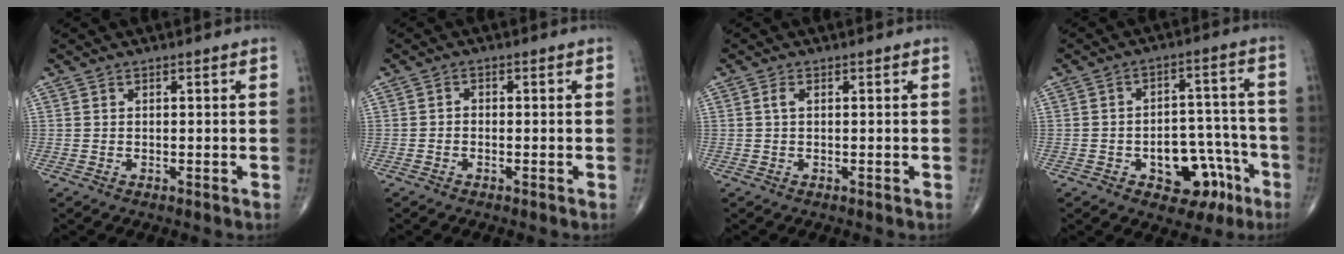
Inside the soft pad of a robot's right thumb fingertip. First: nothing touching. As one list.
[{"total": 1.0, "force": [-0.4, 0.7, 0.5], "torque": [-0.001, 0.004, -0.010]}, {"total": 1.2, "force": [0.2, 0.5, 1.1], "torque": [-0.026, 0.007, 0.004]}, {"total": 11.9, "force": [-5.5, 7.4, 7.5], "torque": [-0.056, 0.054, -0.069]}]